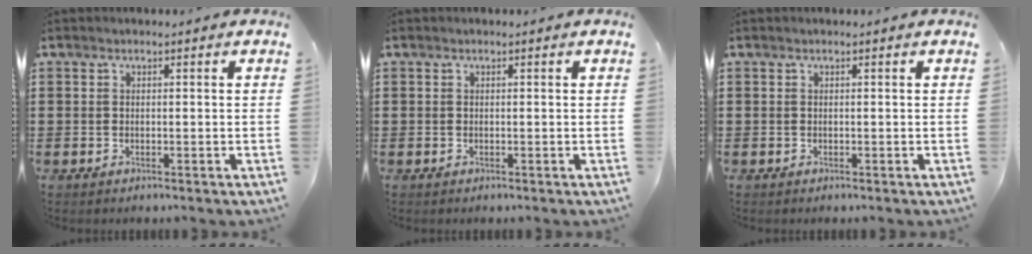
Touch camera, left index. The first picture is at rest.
{"total": 0.0}
{"total": 0.0}